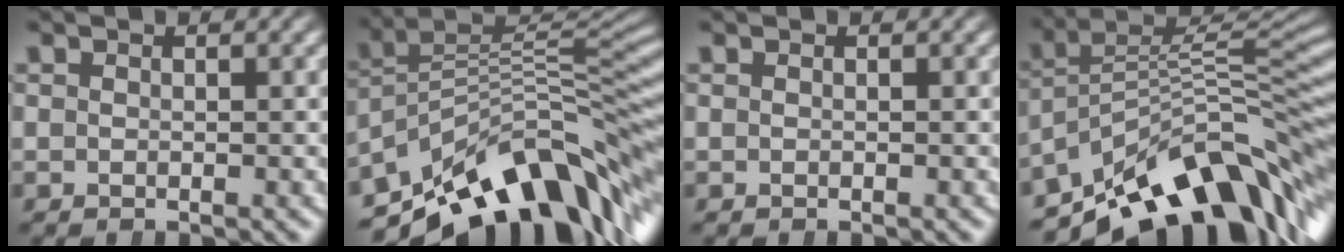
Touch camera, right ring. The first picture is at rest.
{"total": 17.8, "force": [-7.0, 10.2, 12.7], "torque": [-0.177, -0.031, -0.096]}
{"total": 0.0}
{"total": 16.6, "force": [-8.0, 9.0, 11.4], "torque": [-0.144, -0.028, -0.110]}